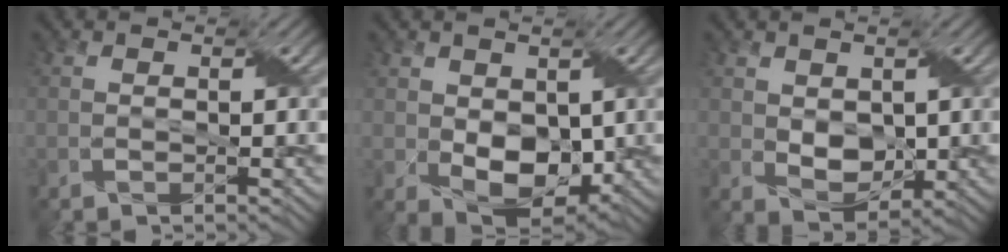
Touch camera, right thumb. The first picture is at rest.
{"total": 7.1, "force": [0.0, 5.1, 4.9], "torque": [-0.096, -0.020, 0.007]}
{"total": 4.3, "force": [0.6, 3.1, 2.9], "torque": [-0.061, -0.010, 0.016]}